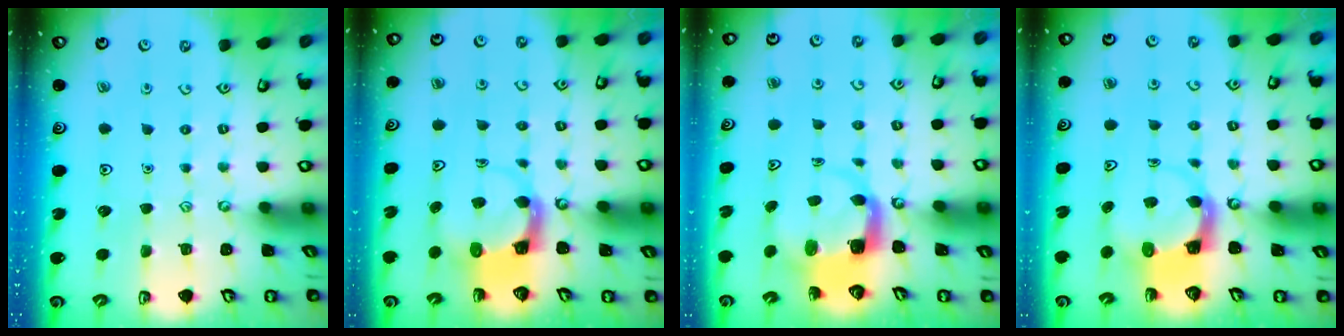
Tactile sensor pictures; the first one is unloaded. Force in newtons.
{"total": 3.7, "press": 3.7, "slide": 0.5}
{"total": 5.3, "press": 5.3, "slide": 0.8}
{"total": 3.6, "press": 3.5, "slide": 0.5}